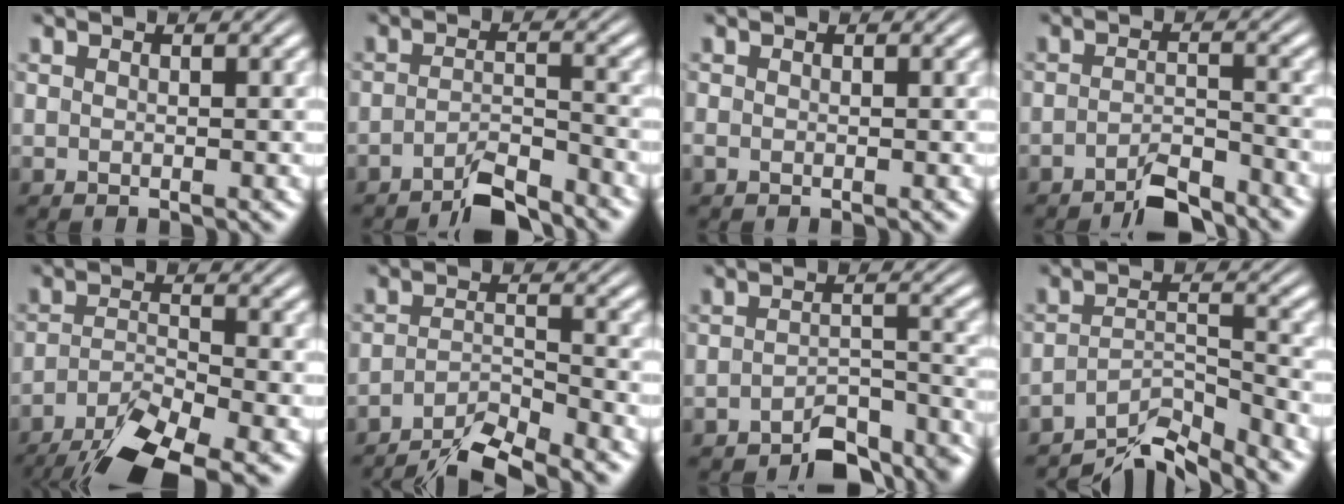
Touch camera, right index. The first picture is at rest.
{"total": 4.1, "force": [-3.8, 0.4, 1.5], "torque": [-0.014, -0.008, -0.065]}
{"total": 0.9, "force": [-0.5, 0.6, 0.3], "torque": [-0.012, -0.008, -0.006]}
{"total": 3.5, "force": [-3.2, 0.4, 1.3], "torque": [-0.011, -0.005, -0.059]}
{"total": 7.8, "force": [-5.7, 2.6, 4.6], "torque": [-0.067, -0.019, -0.081]}
{"total": 7.6, "force": [-6.8, 1.9, 2.7], "torque": [-0.028, -0.019, -0.103]}
{"total": 6.8, "force": [-6.0, 2.2, 2.5], "torque": [-0.022, -0.012, -0.094]}
{"total": 6.4, "force": [-5.4, 1.9, 2.8], "torque": [-0.033, -0.017, -0.086]}